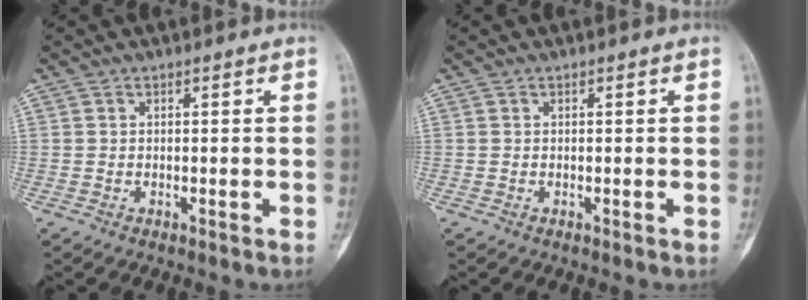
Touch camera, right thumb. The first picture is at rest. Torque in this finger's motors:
{"motor_torque": [0.24, 0.13, 0.02, 0.06, 0.07]}